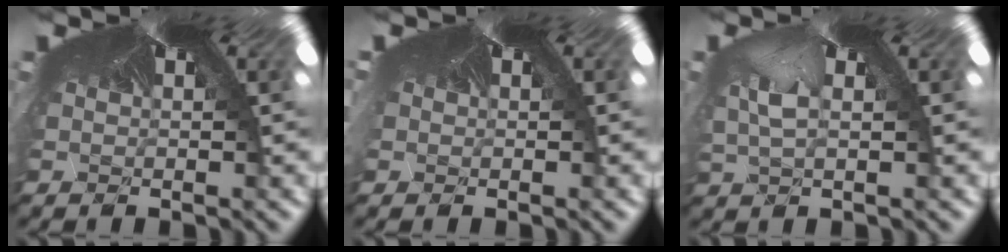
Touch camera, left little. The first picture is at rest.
{"total": 1.8, "force": [-0.1, 0.8, 1.6], "torque": [-0.035, 0.003, 0.001]}
{"total": 2.1, "force": [-1.7, 1.0, 0.8], "torque": [-0.043, -0.022, 0.014]}